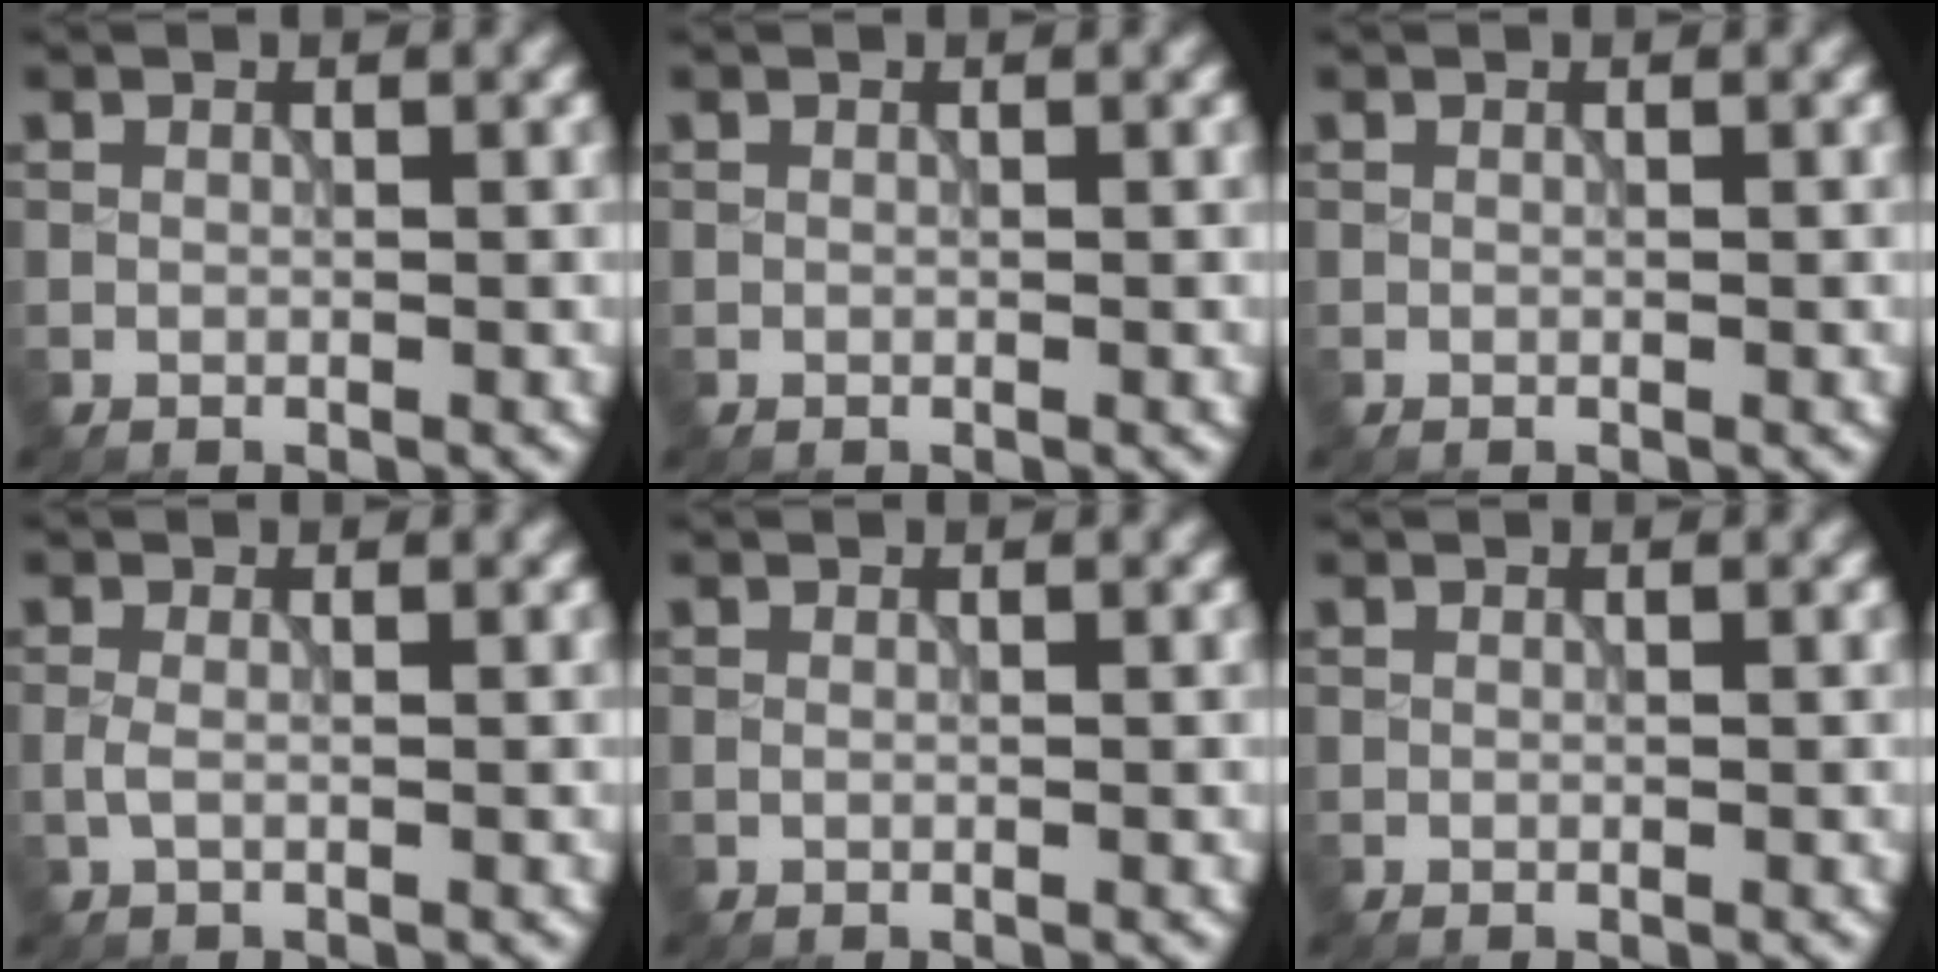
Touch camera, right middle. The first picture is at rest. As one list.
[{"total": 0.0}, {"total": 0.0}, {"total": 1.0, "force": [-0.2, 0.3, 0.9], "torque": [-0.024, -0.001, -0.007]}, {"total": 0.0}, {"total": 0.0}]